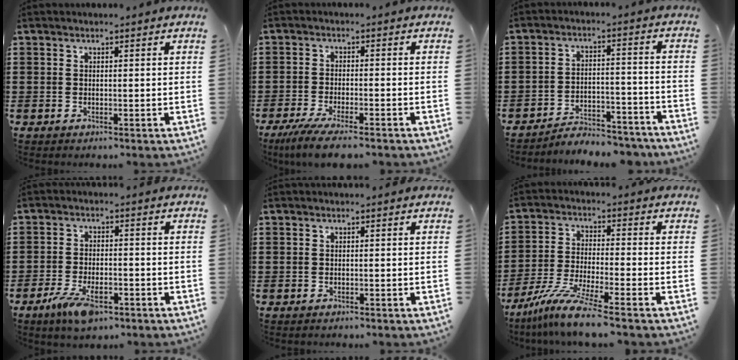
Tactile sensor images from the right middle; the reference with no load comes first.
{"total": 4.7, "force": [-4.0, 0.2, 2.5], "torque": [-0.062, -0.018, -0.078]}
{"total": 5.3, "force": [-5.2, 0.5, 0.5], "torque": [-0.009, 0.009, -0.106]}
{"total": 5.8, "force": [-3.3, 2.3, 4.2], "torque": [-0.092, -0.002, -0.064]}
{"total": 0.6, "force": [-0.5, 0.3, -0.1], "torque": [0.001, 0.001, -0.012]}
{"total": 8.5, "force": [-7.2, -0.2, 4.6], "torque": [-0.100, -0.012, -0.141]}